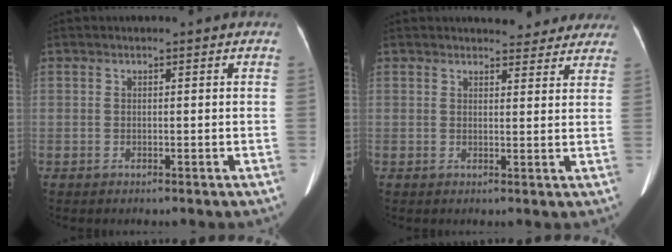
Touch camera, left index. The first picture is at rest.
{"total": 7.1, "force": [6.6, 2.2, 1.3], "torque": [0.002, -0.003, 0.061]}